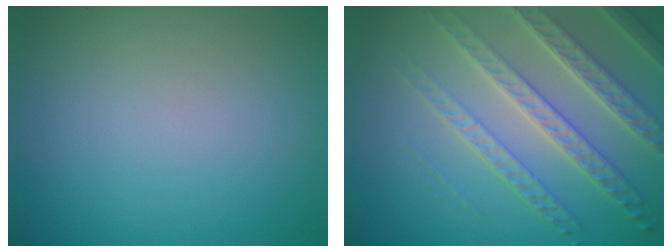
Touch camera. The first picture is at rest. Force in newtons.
{"total": 7.0, "press": 5.0, "slide": 5.0}